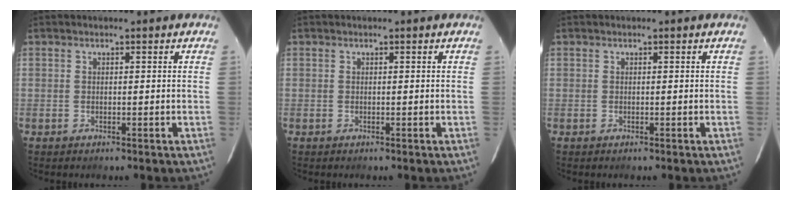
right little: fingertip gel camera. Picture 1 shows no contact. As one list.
[{"total": 0.0}, {"total": 0.0}]